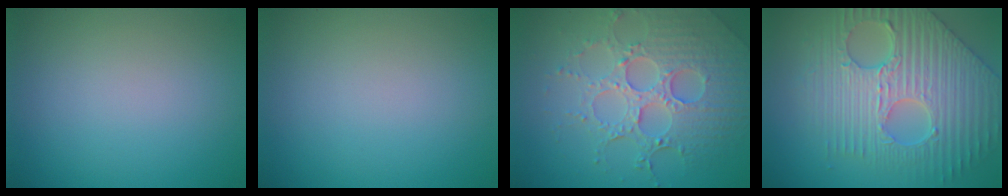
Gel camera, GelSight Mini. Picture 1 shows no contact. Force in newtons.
{"total": 0.0}
{"total": 6.7, "press": 5.2, "slide": 4.2}
{"total": 8.2, "press": 6.7, "slide": 4.6}